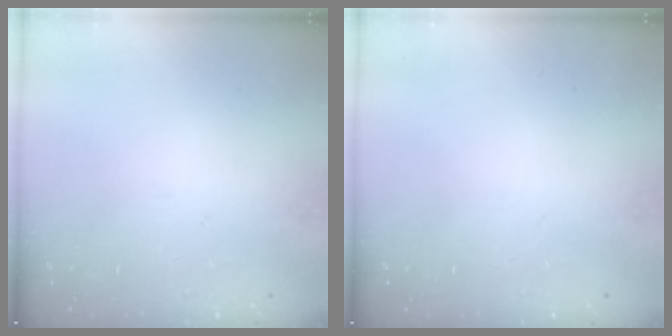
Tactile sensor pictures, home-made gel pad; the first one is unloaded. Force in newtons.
{"total": 0.0}